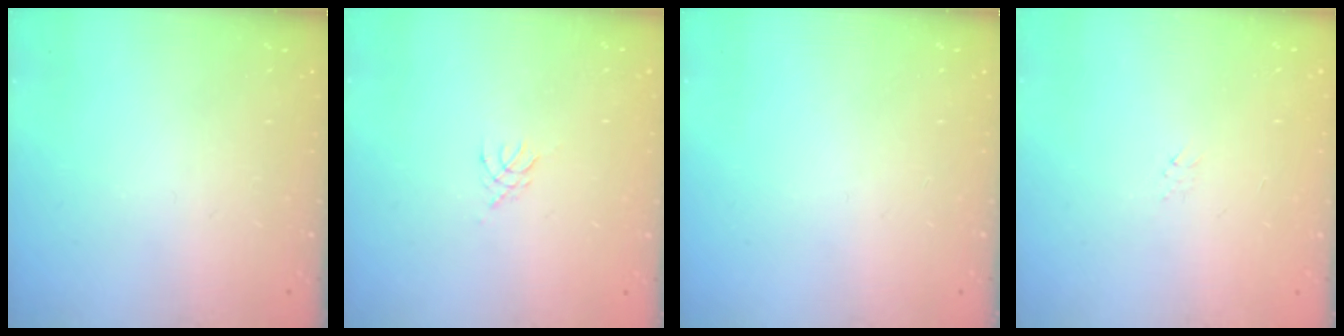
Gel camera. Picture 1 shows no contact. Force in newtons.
{"total": 2.7, "press": 2.6, "slide": 0.6}
{"total": 0.0}
{"total": 3.0, "press": 3.0, "slide": 0.1}